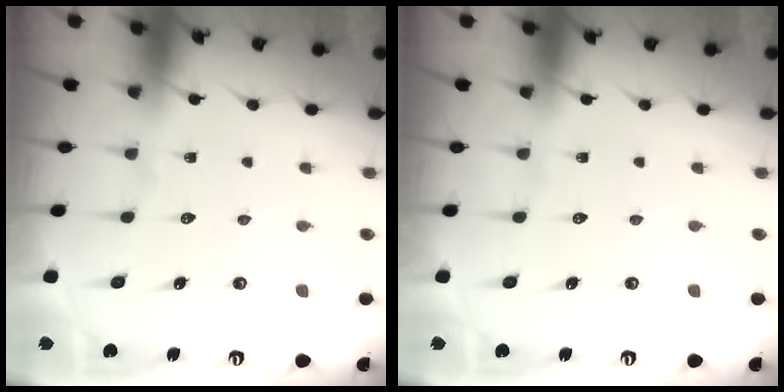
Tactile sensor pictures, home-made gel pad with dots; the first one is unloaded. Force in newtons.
{"total": 0.0}